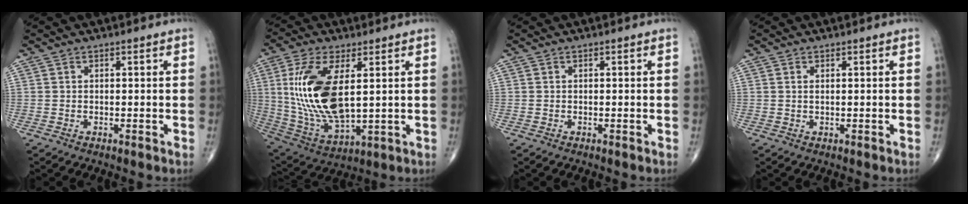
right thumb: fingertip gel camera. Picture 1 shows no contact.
{"total": 18.2, "force": [3.1, 8.2, 16.0], "torque": [-0.330, -0.021, 0.073]}
{"total": 0.0}
{"total": 0.8, "force": [0.3, 0.2, 0.7], "torque": [-0.019, 0.002, 0.007]}